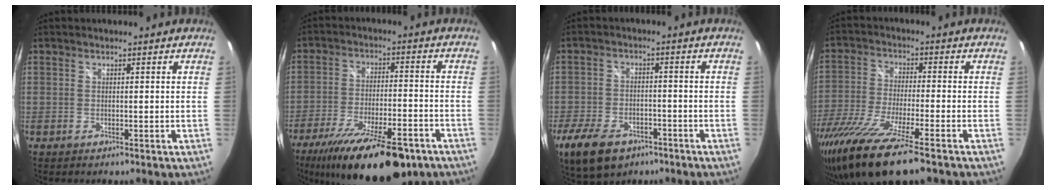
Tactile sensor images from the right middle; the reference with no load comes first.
{"total": 21.2, "force": [-14.7, 6.7, 13.7], "torque": [-0.249, -0.045, -0.222]}
{"total": 13.2, "force": [-8.2, 7.5, 7.2], "torque": [-0.175, -0.019, -0.137]}
{"total": 18.4, "force": [-13.5, 2.1, 12.3], "torque": [-0.253, -0.066, -0.244]}